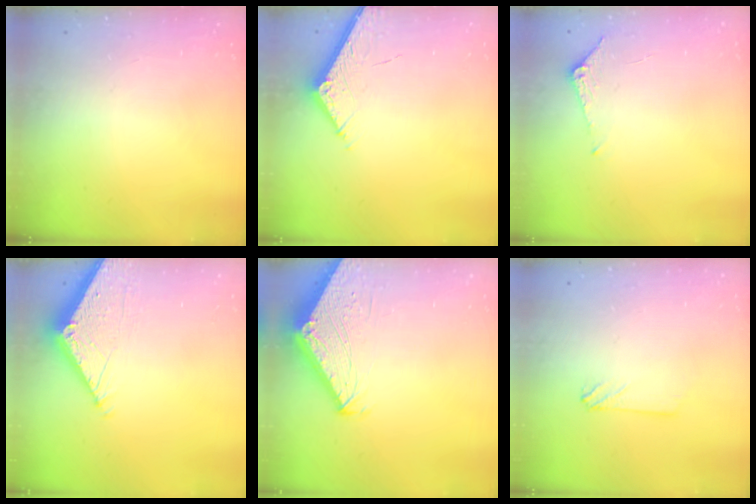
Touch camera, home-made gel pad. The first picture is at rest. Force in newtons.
{"total": 5.1, "press": 5.0, "slide": 0.5}
{"total": 7.2, "press": 7.2, "slide": 0.7}
{"total": 5.9, "press": 5.9, "slide": 0.5}
{"total": 3.8, "press": 3.8, "slide": 0.3}
{"total": 2.2, "press": 2.2, "slide": 0.3}